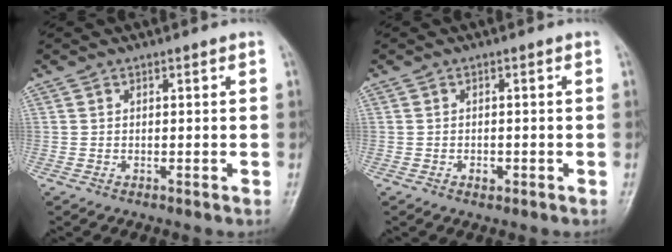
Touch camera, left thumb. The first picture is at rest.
{"total": 1.5, "force": [-0.6, 1.1, 0.8], "torque": [-0.009, 0.002, -0.009]}